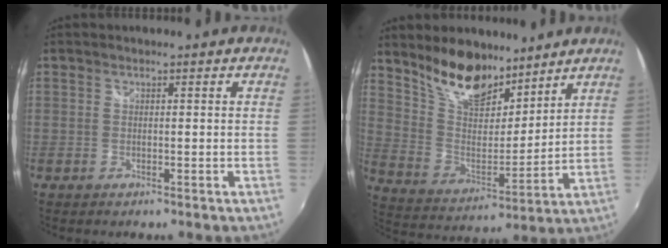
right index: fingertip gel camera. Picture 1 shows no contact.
{"total": 14.7, "force": [11.2, 6.4, 7.0], "torque": [-0.144, 0.010, 0.213]}